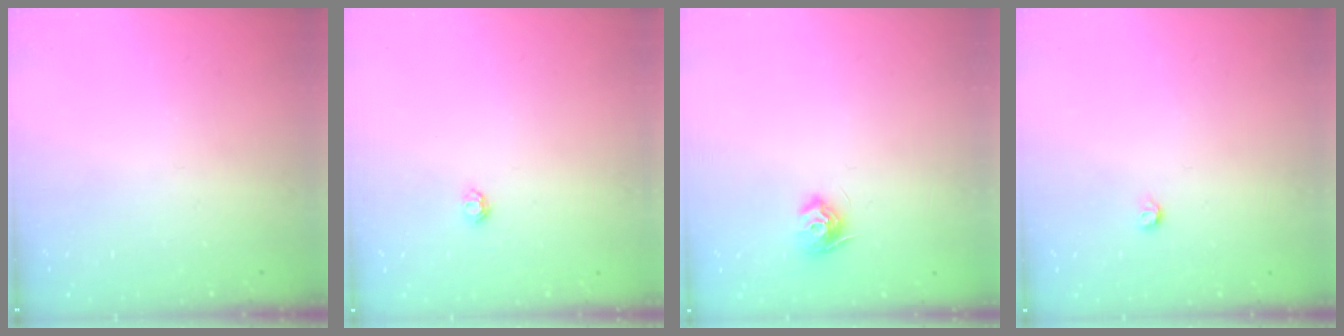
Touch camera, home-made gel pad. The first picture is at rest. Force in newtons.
{"total": 3.9, "press": 3.9, "slide": 0.5}
{"total": 8.7, "press": 8.7, "slide": 0.1}
{"total": 3.3, "press": 3.3, "slide": 0.7}